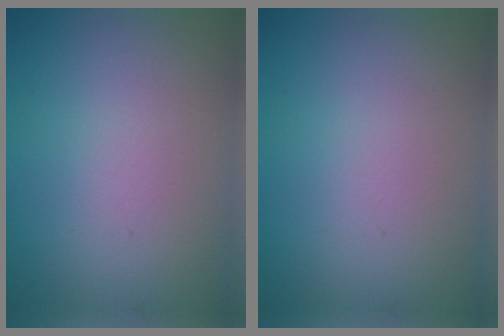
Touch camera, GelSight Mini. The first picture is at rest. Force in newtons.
{"total": 0.0}